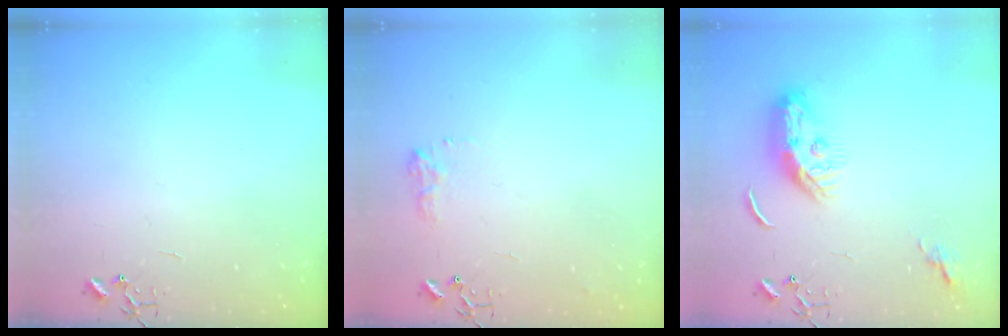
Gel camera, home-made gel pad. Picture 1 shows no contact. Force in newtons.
{"total": 7.8, "press": 7.8, "slide": 0.1}
{"total": 9.3, "press": 9.2, "slide": 1.2}